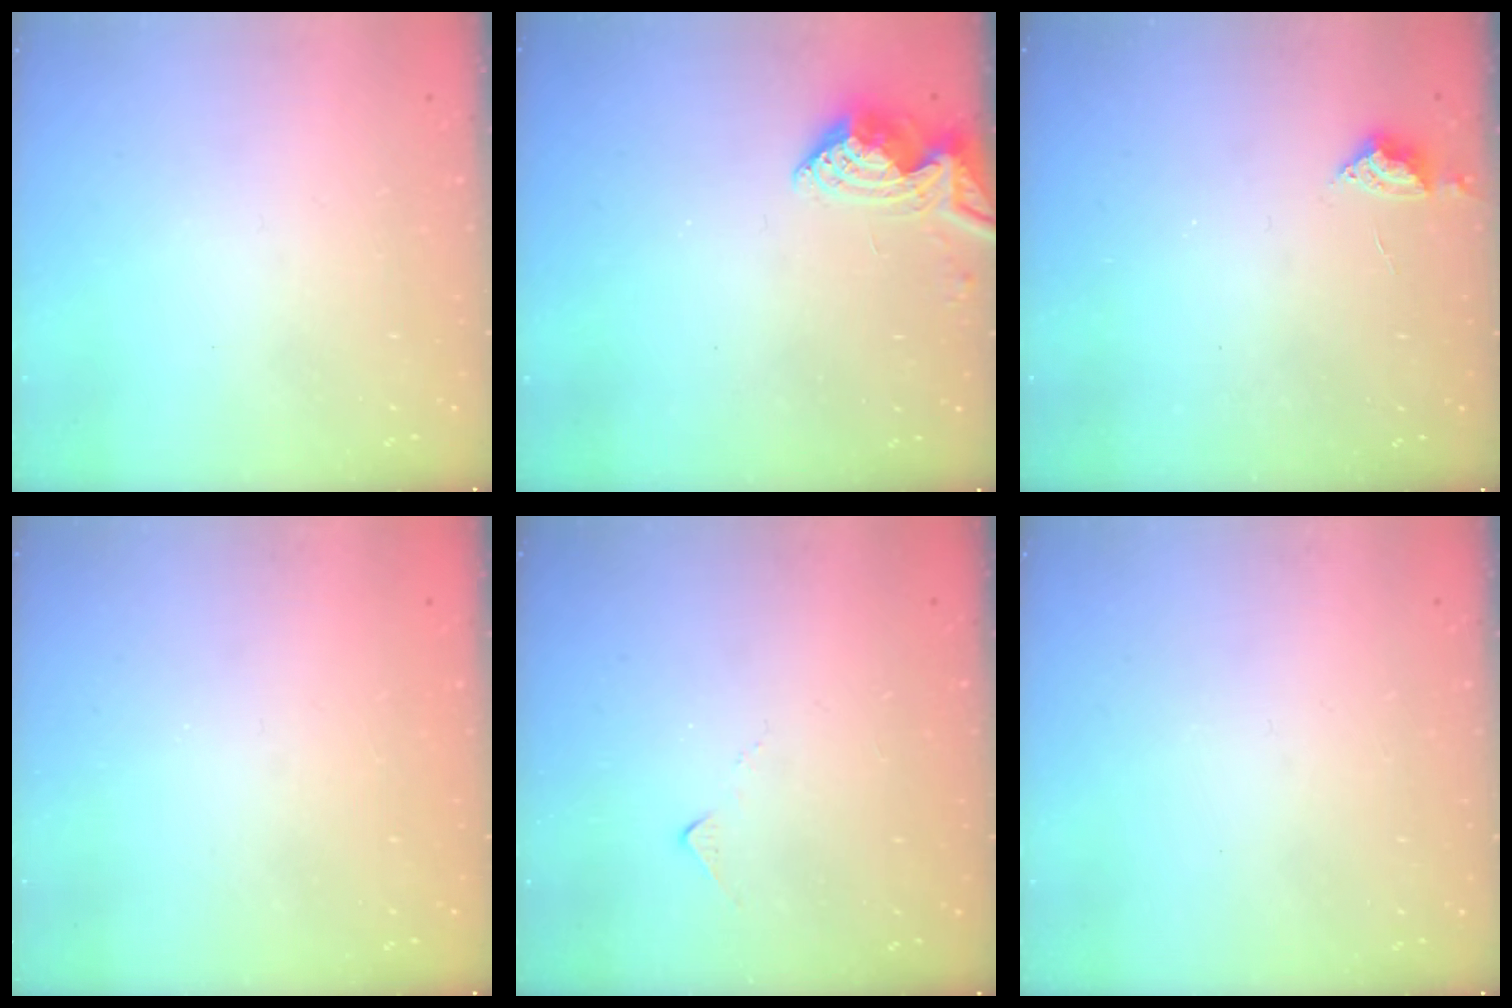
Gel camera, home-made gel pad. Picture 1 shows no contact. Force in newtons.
{"total": 6.9, "press": 6.9, "slide": 0.2}
{"total": 3.9, "press": 3.8, "slide": 0.7}
{"total": 1.0, "press": 1.0, "slide": 0.2}
{"total": 5.1, "press": 5.1, "slide": 0.7}
{"total": 0.0}